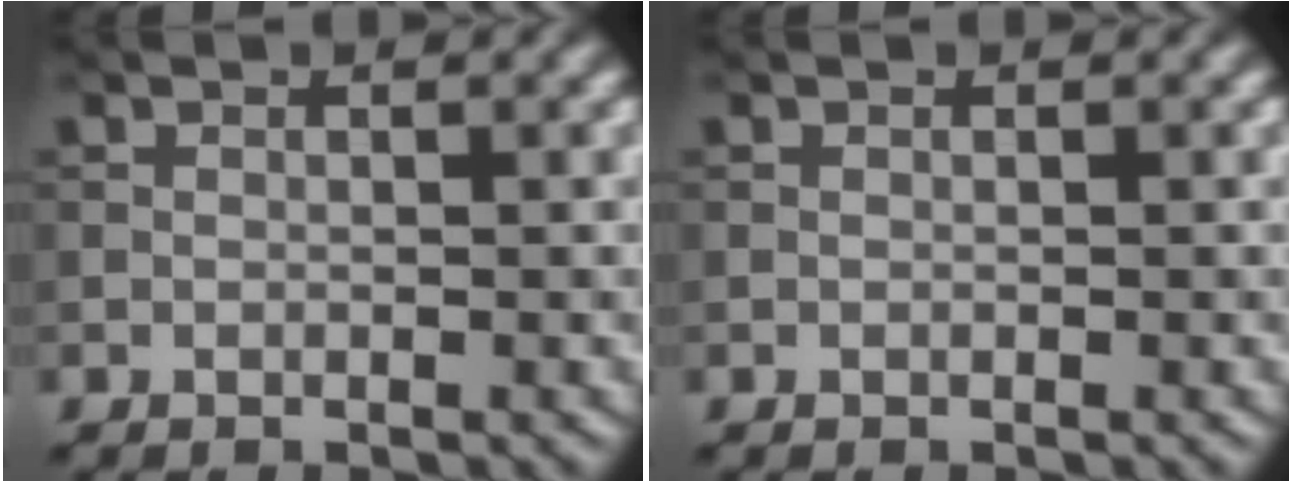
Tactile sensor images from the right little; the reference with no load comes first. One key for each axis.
{"total": 0.0}